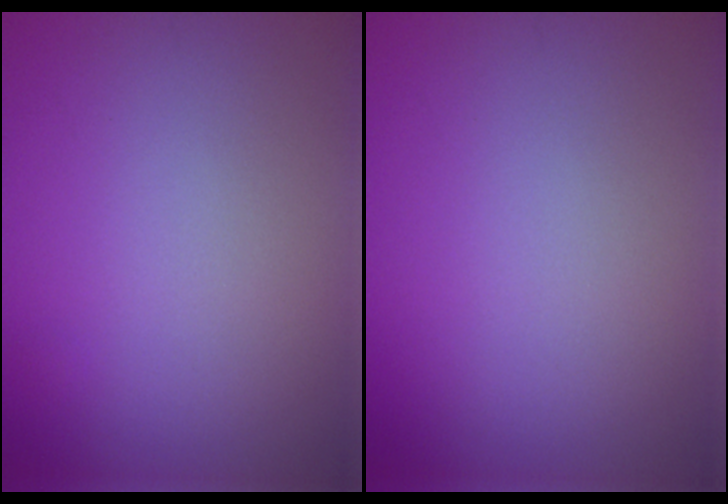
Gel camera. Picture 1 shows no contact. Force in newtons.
{"total": 0.0}